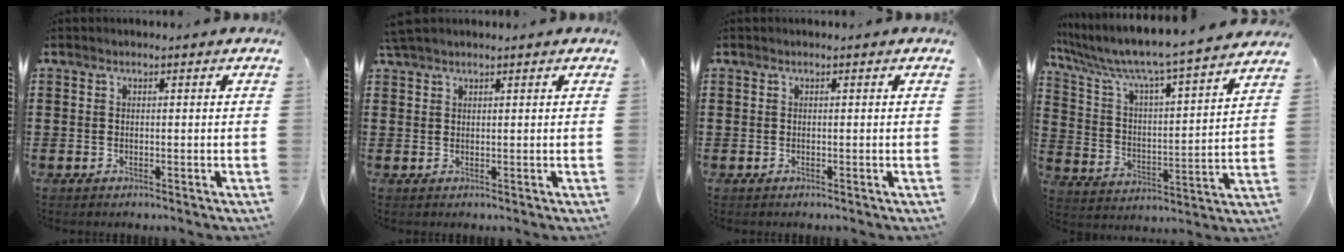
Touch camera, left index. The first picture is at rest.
{"total": 1.8, "force": [1.5, 0.3, 0.9], "torque": [-0.021, 0.002, 0.029]}
{"total": 0.0}
{"total": 6.8, "force": [6.2, -0.3, 2.7], "torque": [-0.085, -0.058, 0.094]}